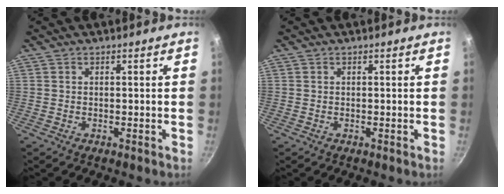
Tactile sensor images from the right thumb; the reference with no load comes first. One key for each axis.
{"total": 0.0}